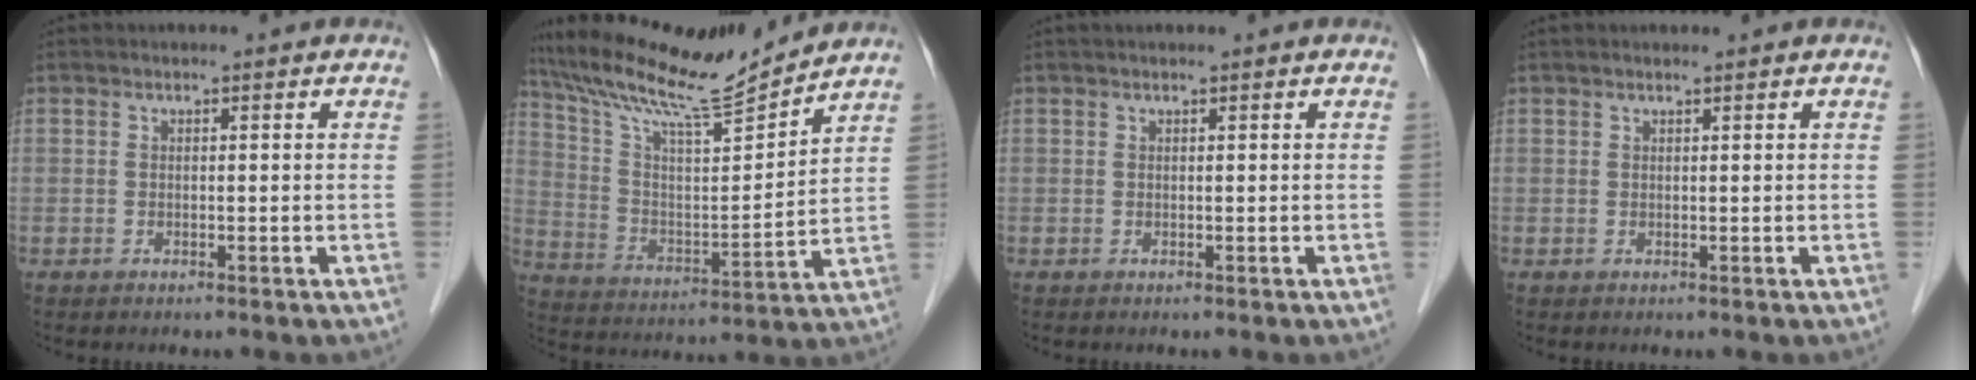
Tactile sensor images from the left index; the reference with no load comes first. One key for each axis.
{"total": 16.2, "fx": 14.9, "fy": -0.1, "fz": 6.3, "tx": -0.128, "ty": 0.000, "tz": 0.262}
{"total": 1.3, "fx": 1.1, "fy": 0.1, "fz": 0.7, "tx": -0.009, "ty": 0.020, "tz": 0.019}
{"total": 1.0, "fx": 0.9, "fy": 0.0, "fz": 0.4, "tx": -0.008, "ty": 0.012, "tz": 0.018}